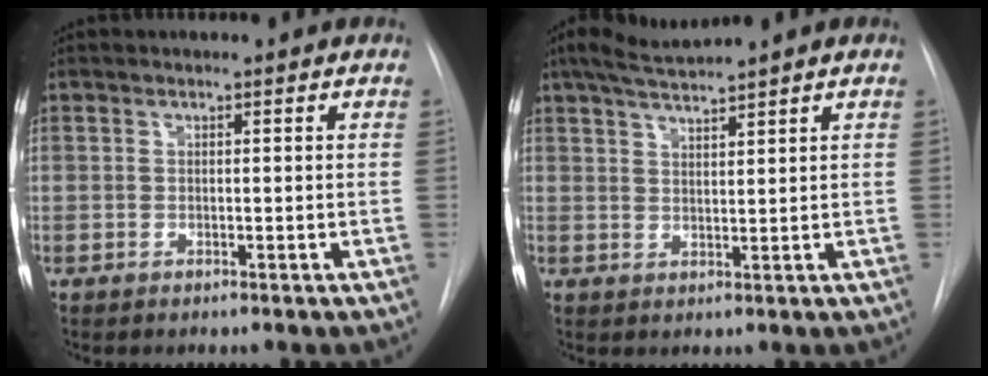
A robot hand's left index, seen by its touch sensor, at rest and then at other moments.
{"total": 4.4, "force": [4.0, -0.4, 1.9], "torque": [-0.040, 0.010, 0.078]}